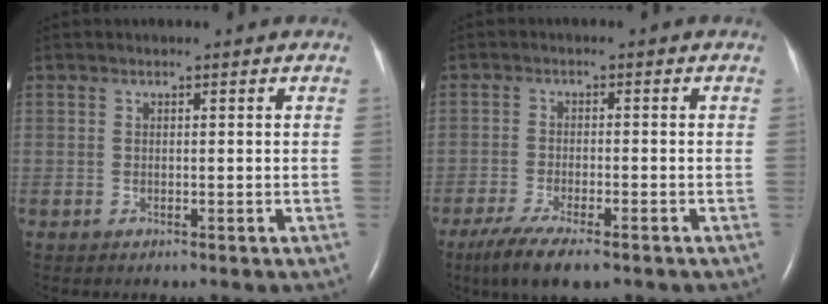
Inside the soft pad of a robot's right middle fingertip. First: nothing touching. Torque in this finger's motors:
{"motor_torque": [0.56, -0.43, 0.10, 0.06]}